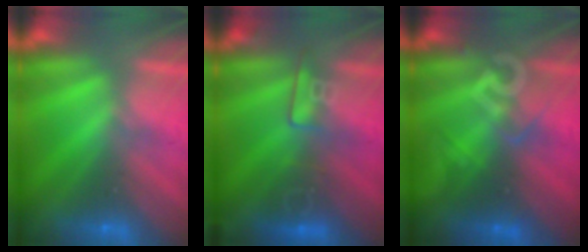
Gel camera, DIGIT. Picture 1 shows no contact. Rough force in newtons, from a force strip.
{"total": 2.4}
{"total": 2.9}